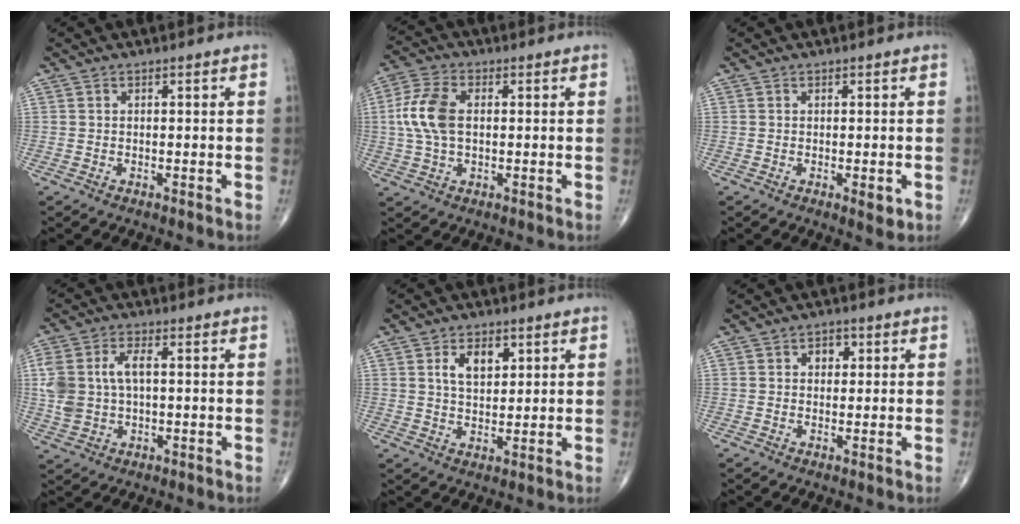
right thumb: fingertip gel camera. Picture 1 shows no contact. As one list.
[{"total": 9.0, "force": [0.8, 5.2, 7.3], "torque": [-0.166, 0.012, 0.014]}, {"total": 2.0, "force": [-0.5, 0.8, 1.8], "torque": [-0.022, -0.005, -0.004]}, {"total": 8.7, "force": [0.9, 5.1, 6.9], "torque": [-0.155, 0.013, 0.022]}, {"total": 6.0, "force": [2.4, 3.5, 4.3], "torque": [-0.058, -0.012, 0.043]}, {"total": 2.6, "force": [0.8, 2.0, 1.5], "torque": [-0.006, 0.001, 0.008]}]